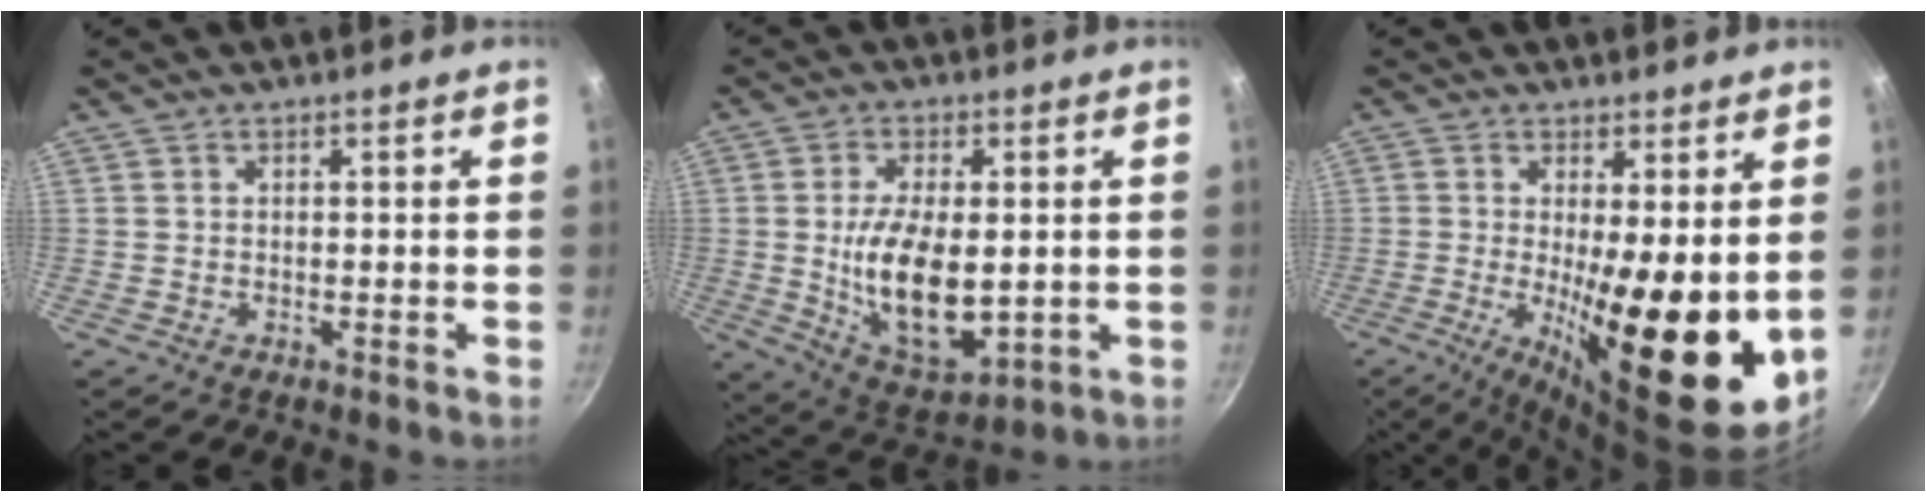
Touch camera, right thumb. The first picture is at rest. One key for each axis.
{"total": 15.3, "fx": -0.3, "fy": 7.8, "fz": 13.2, "tx": -0.224, "ty": -0.013, "tz": 0.010}
{"total": 17.1, "fx": -0.1, "fy": 4.6, "fz": 16.5, "tx": -0.236, "ty": -0.031, "tz": 0.005}